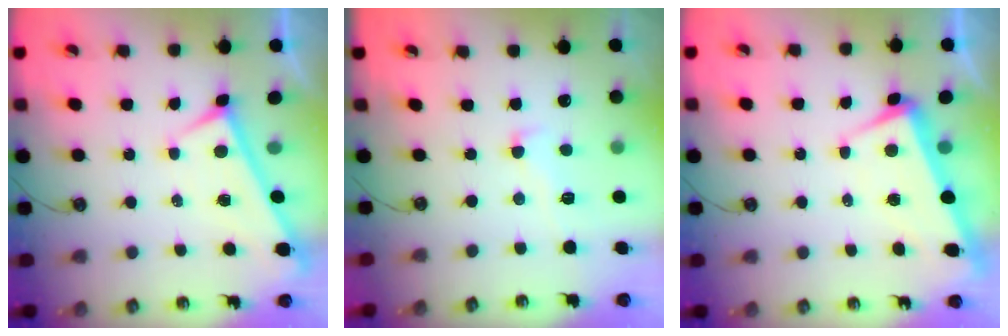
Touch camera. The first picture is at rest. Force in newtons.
{"total": 1.7, "press": 1.4, "slide": 0.9}
{"total": 2.0, "press": 1.8, "slide": 1.0}